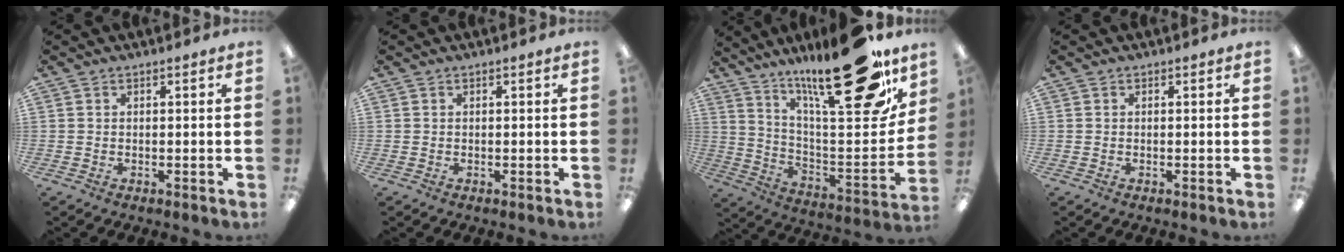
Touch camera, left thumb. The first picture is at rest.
{"total": 0.0}
{"total": 29.0, "force": [20.4, 8.0, 19.0], "torque": [-0.260, -0.131, 0.327]}
{"total": 0.0}